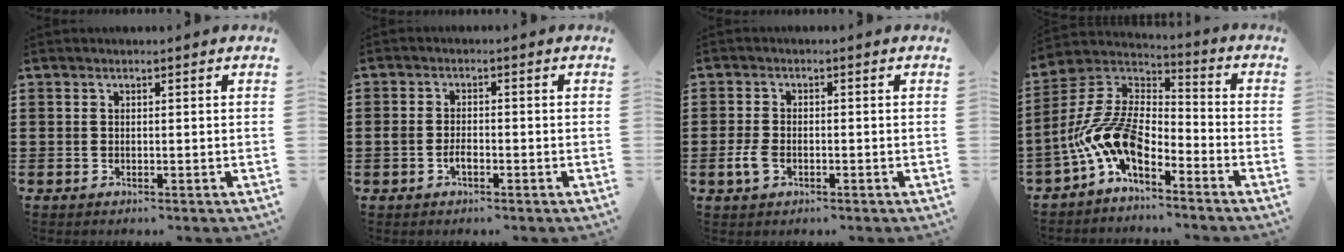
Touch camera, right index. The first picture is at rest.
{"total": 2.2, "force": [-0.9, 1.0, 1.7], "torque": [-0.034, 0.001, -0.016]}
{"total": 3.2, "force": [-1.1, 1.8, 2.4], "torque": [-0.064, -0.008, -0.024]}
{"total": 11.3, "force": [-5.9, 5.5, 7.8], "torque": [-0.208, -0.015, -0.128]}